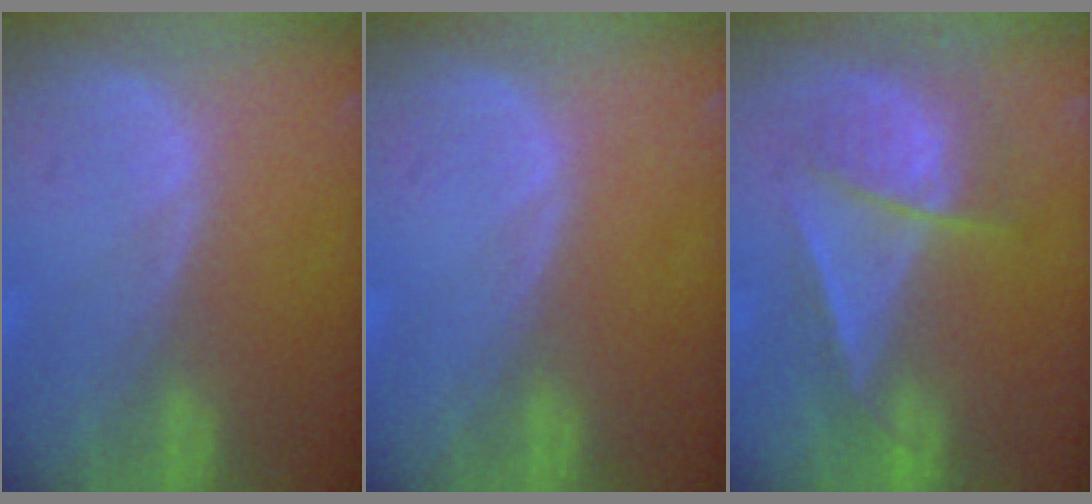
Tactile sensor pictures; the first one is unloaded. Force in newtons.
{"total": 0.0}
{"total": 6.7, "press": 6.1, "slide": 2.9}